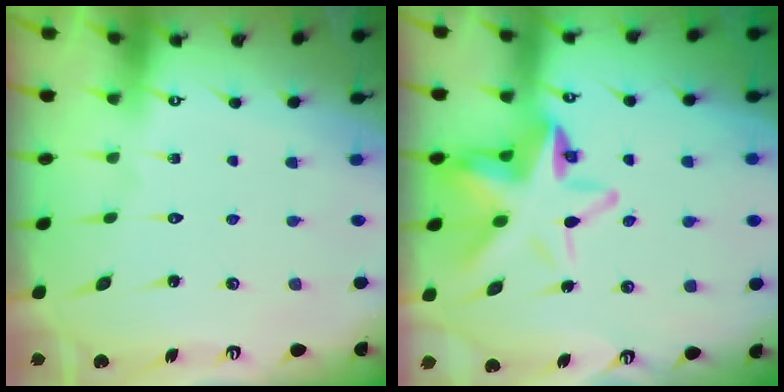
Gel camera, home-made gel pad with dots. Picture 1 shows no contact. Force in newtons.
{"total": 12.5, "press": 12.4, "slide": 1.7}